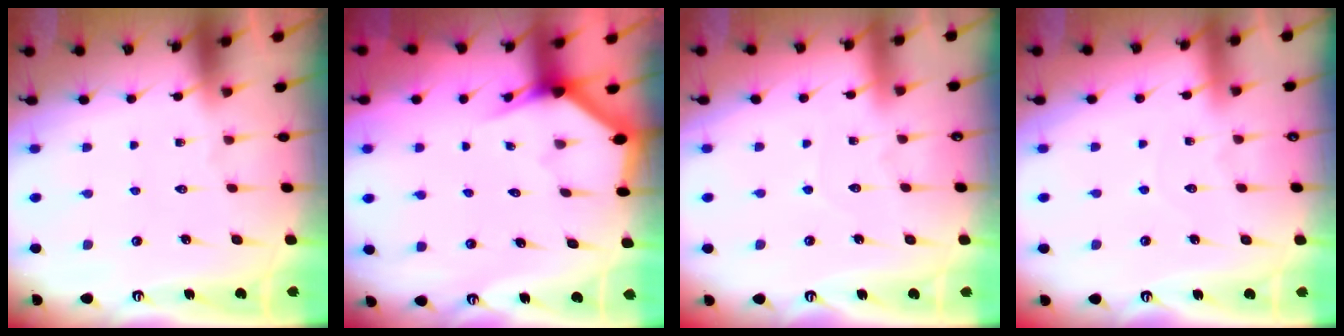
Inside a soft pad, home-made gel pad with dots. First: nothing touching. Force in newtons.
{"total": 2.9, "press": 2.9, "slide": 0.1}
{"total": 3.0, "press": 3.0, "slide": 0.3}
{"total": 3.0, "press": 3.0, "slide": 0.2}